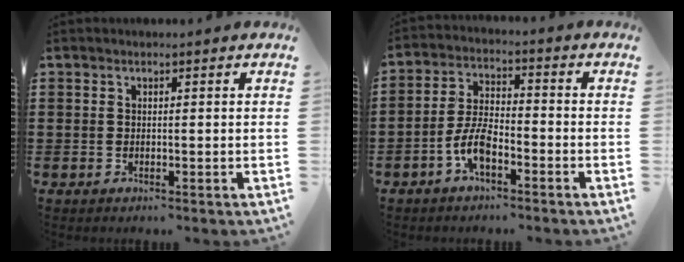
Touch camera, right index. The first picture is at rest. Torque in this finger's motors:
{"motor_torque": [2.14, 0.00, 0.71, 0.03]}